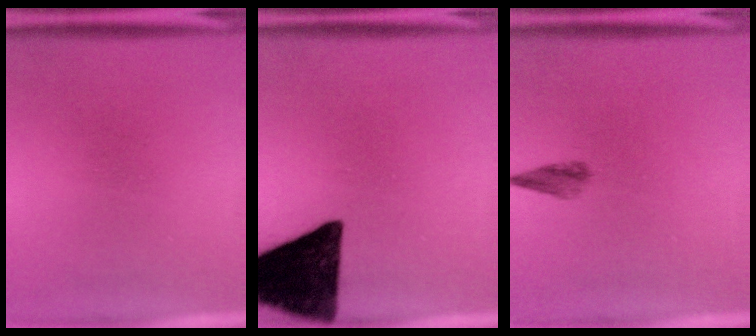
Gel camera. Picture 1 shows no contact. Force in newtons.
{"total": 16.4}
{"total": 2.0}